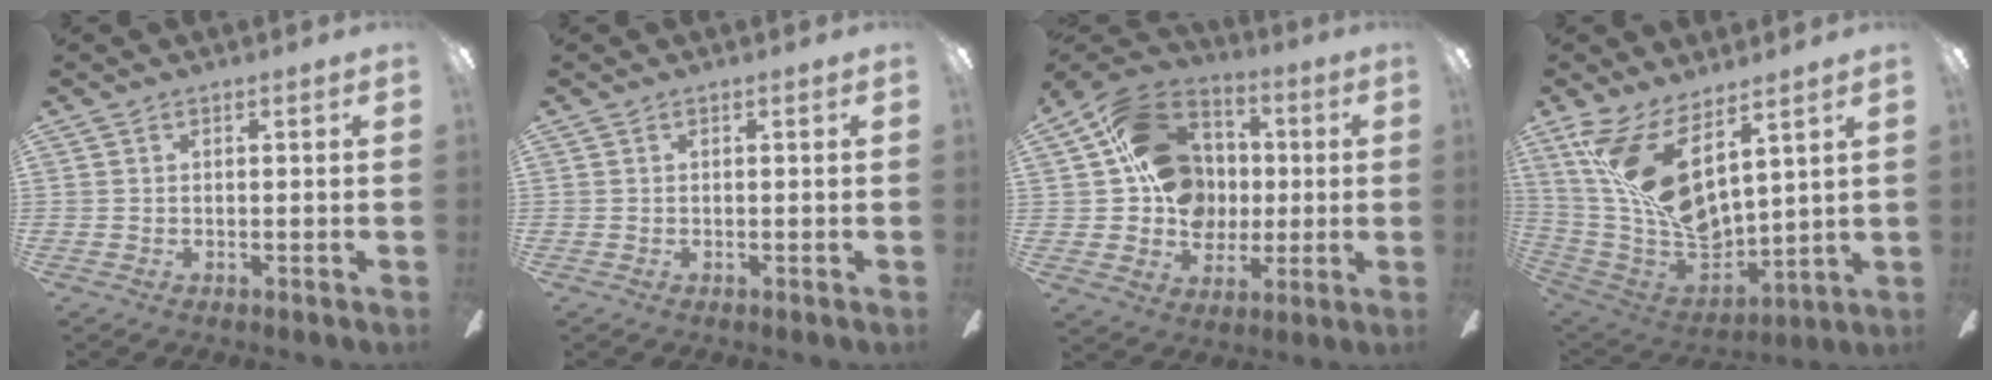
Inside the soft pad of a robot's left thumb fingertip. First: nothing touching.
{"total": 0.0}
{"total": 19.5, "force": [2.7, 16.3, 10.2], "torque": [-0.177, 0.013, 0.061]}
{"total": 19.2, "force": [8.5, 8.7, 14.9], "torque": [-0.304, -0.055, 0.155]}